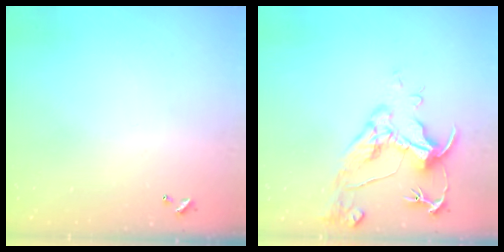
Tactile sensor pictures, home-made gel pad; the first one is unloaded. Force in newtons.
{"total": 9.6, "press": 9.5, "slide": 1.5}